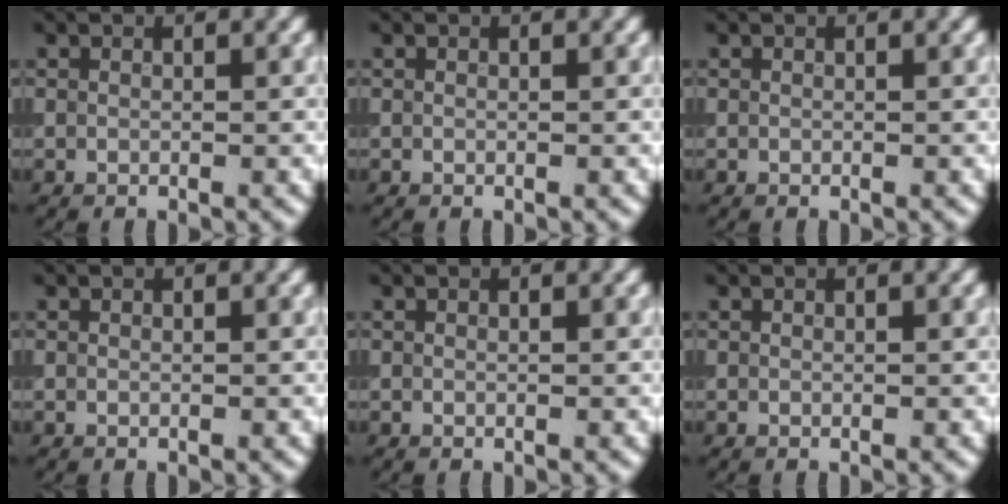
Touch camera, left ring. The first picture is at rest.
{"total": 0.0}
{"total": 0.0}
{"total": 0.0}
{"total": 0.0}
{"total": 0.0}